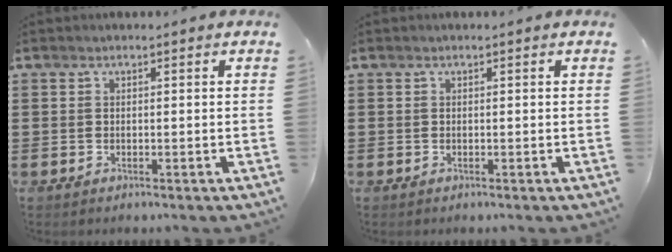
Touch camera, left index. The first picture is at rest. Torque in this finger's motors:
{"motor_torque": [-0.01, -0.01, 0.00, 0.00]}